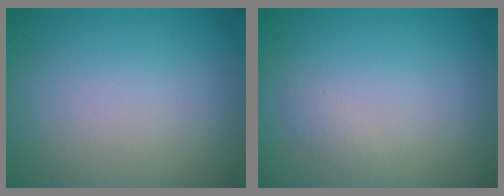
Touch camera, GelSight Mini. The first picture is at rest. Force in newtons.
{"total": 0.6, "press": 0.6, "slide": 0.1}